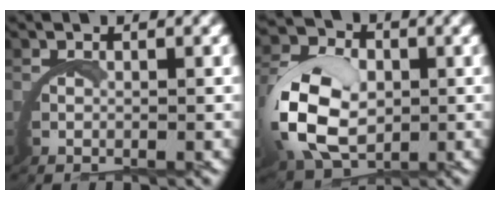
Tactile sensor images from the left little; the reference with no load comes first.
{"total": 7.8, "force": [0.2, 5.5, 5.5], "torque": [-0.143, -0.014, 0.010]}